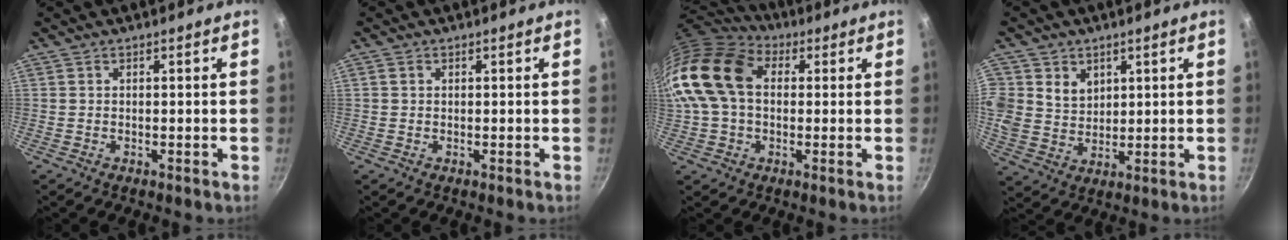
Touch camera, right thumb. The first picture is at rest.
{"total": 0.9, "force": [0.3, 0.8, 0.4], "torque": [-0.005, 0.003, 0.003]}
{"total": 17.7, "force": [2.3, 12.5, 12.3], "torque": [-0.226, 0.032, 0.028]}
{"total": 10.5, "force": [3.4, 9.1, 3.8], "torque": [-0.072, -0.003, 0.075]}